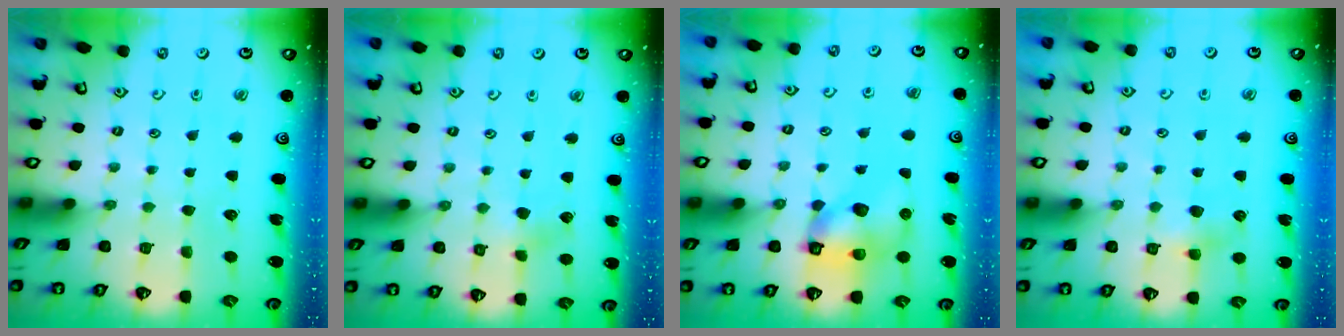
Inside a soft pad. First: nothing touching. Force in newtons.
{"total": 3.0, "press": 3.0, "slide": 0.3}
{"total": 9.9, "press": 9.8, "slide": 1.7}
{"total": 5.8, "press": 5.7, "slide": 1.3}